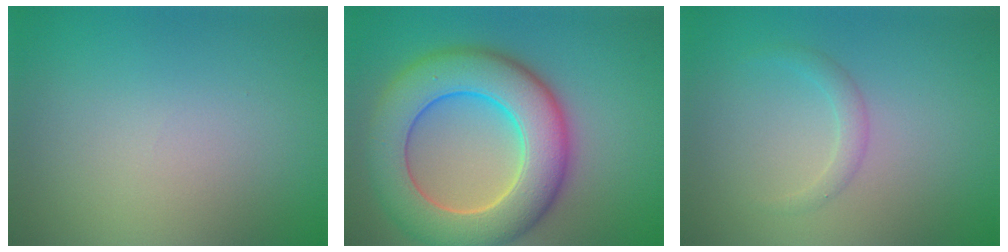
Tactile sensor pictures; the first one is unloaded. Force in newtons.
{"total": 11.0, "press": 11.0, "slide": 0.9}
{"total": 0.9, "press": 0.9, "slide": 0.0}